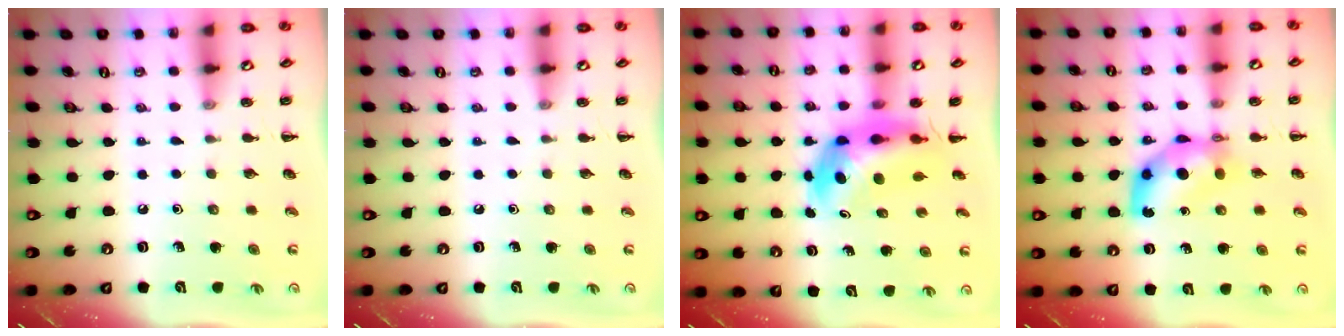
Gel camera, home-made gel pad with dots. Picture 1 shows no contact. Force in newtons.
{"total": 0.0}
{"total": 6.8, "press": 6.5, "slide": 2.1}
{"total": 7.7, "press": 7.5, "slide": 1.4}